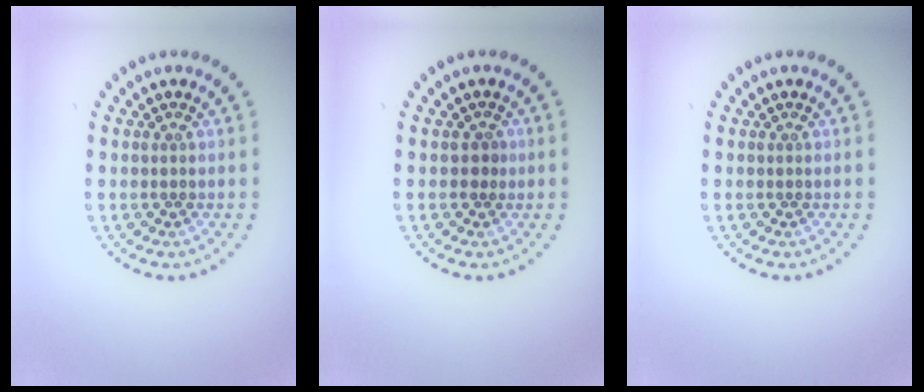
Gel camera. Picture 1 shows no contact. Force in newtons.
{"total": 0.8, "press": 0.5, "slide": 0.6}
{"total": 0.0}